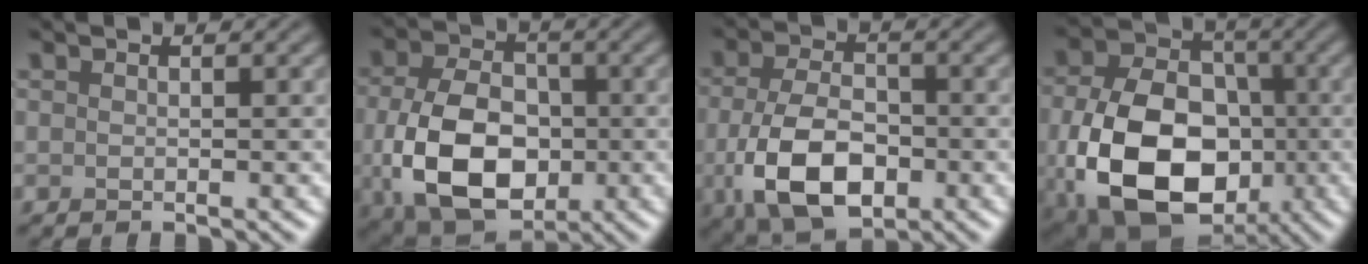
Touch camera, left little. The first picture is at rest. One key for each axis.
{"total": 10.6, "fx": -1.8, "fy": 7.1, "fz": 7.6, "tx": -0.161, "ty": -0.022, "tz": -0.031}
{"total": 8.3, "fx": -2.4, "fy": 4.8, "fz": 6.3, "tx": -0.141, "ty": -0.015, "tz": -0.046}
{"total": 14.4, "fx": -3.6, "fy": 10.1, "fz": 9.7, "tx": -0.193, "ty": -0.039, "tz": -0.060}